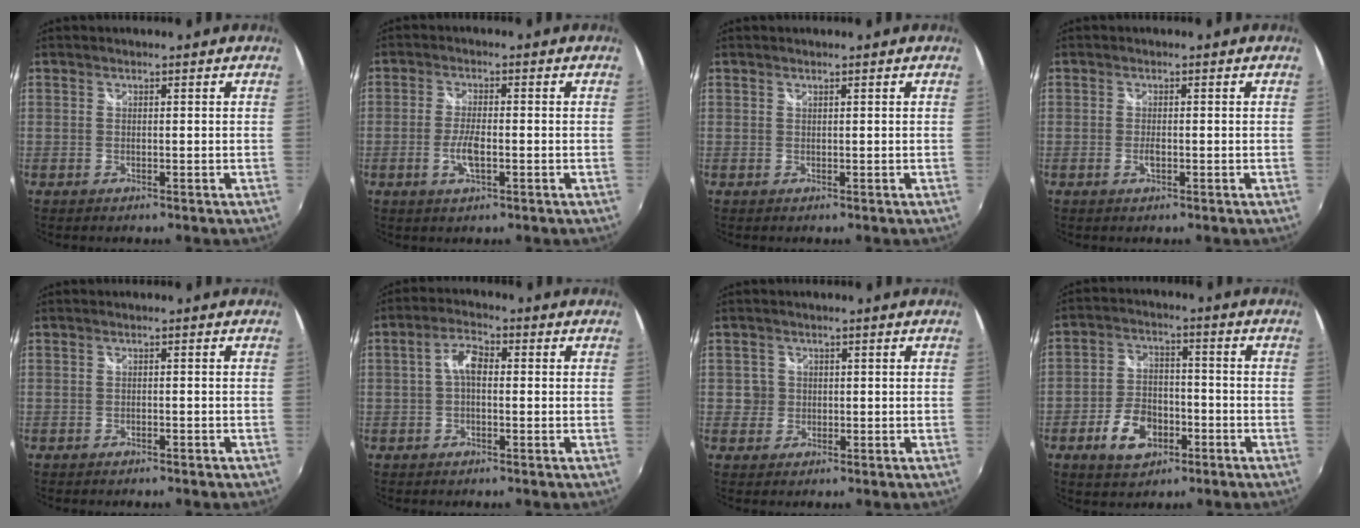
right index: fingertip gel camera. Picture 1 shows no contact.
{"total": 4.5, "force": [-1.4, 1.4, 4.0], "torque": [-0.086, -0.004, -0.028]}
{"total": 0.0}
{"total": 1.5, "force": [-0.5, 0.6, 1.3], "torque": [-0.027, -0.003, -0.009]}
{"total": 1.6, "force": [-1.4, 0.6, 0.6], "torque": [-0.013, -0.004, -0.018]}
{"total": 4.3, "force": [0.2, 2.2, 3.7], "torque": [-0.072, 0.016, 0.003]}
{"total": 2.4, "force": [0.0, 2.4, 0.1], "torque": [0.002, 0.004, -0.002]}
{"total": 9.1, "force": [-4.4, 5.8, 5.5], "torque": [-0.116, 0.014, -0.068]}